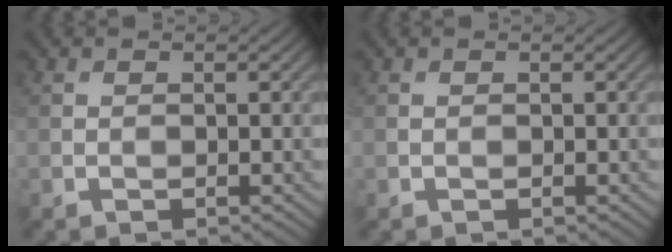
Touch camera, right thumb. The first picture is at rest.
{"total": 0.0}